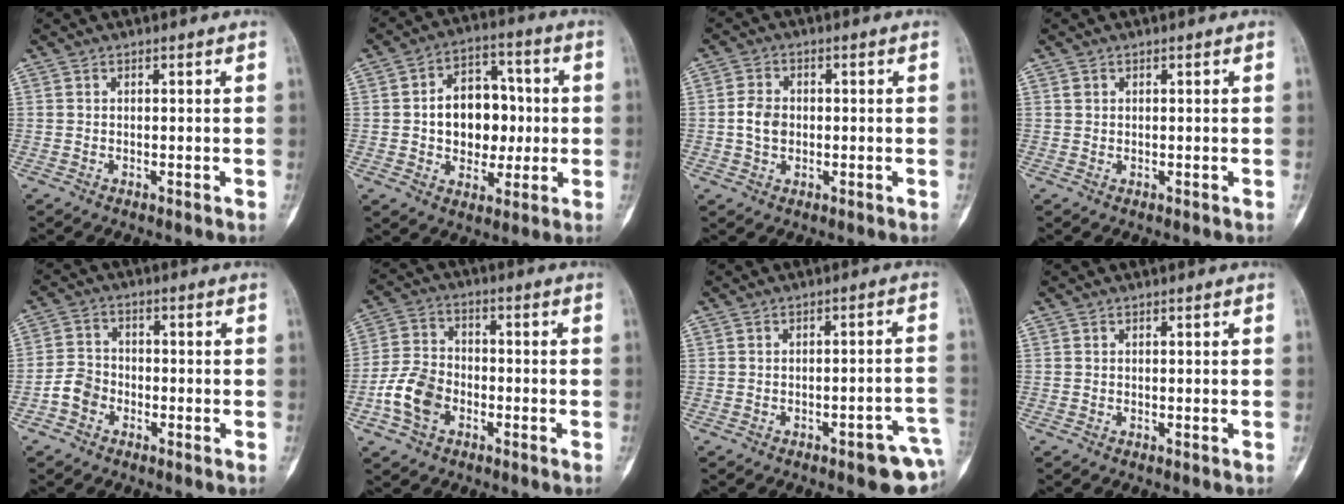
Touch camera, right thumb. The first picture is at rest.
{"total": 13.3, "force": [0.1, 9.7, 9.1], "torque": [-0.087, 0.024, 0.003]}
{"total": 4.5, "force": [-0.2, 3.4, 2.9], "torque": [-0.046, 0.007, -0.008]}
{"total": 0.8, "force": [0.4, 0.6, 0.2], "torque": [0.001, 0.001, 0.008]}
{"total": 4.8, "force": [-2.3, 3.8, 2.0], "torque": [-0.026, 0.019, -0.050]}
{"total": 9.2, "force": [-3.5, 6.5, 5.6], "torque": [-0.104, 0.025, -0.070]}
{"total": 8.2, "force": [-3.7, 2.7, 6.8], "torque": [-0.069, 0.025, -0.039]}
{"total": 0.0}